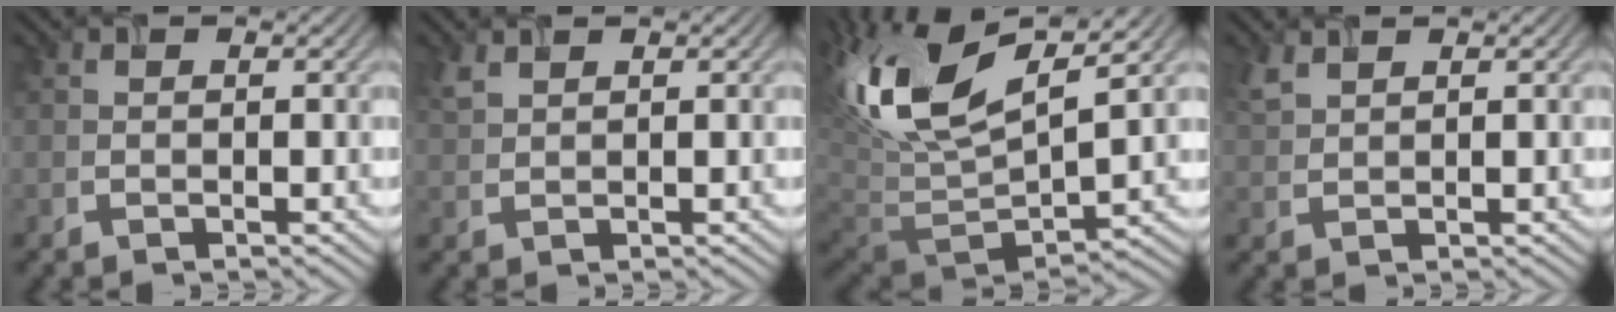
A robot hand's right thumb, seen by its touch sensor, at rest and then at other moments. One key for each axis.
{"total": 1.7, "fx": 1.3, "fy": 0.6, "fz": 0.8, "tx": -0.029, "ty": 0.002, "tz": 0.032}
{"total": 15.9, "fx": 6.4, "fy": 7.3, "fz": 12.5, "tx": -0.296, "ty": 0.020, "tz": 0.109}
{"total": 2.2, "fx": 1.7, "fy": 0.9, "fz": 1.1, "tx": -0.037, "ty": 0.003, "tz": 0.043}